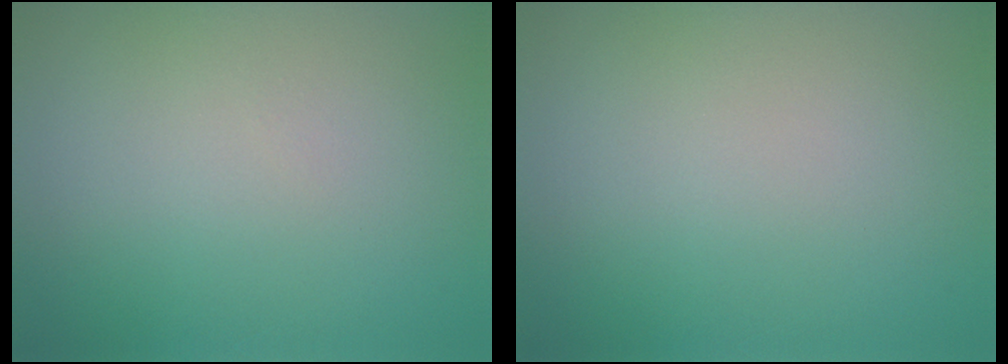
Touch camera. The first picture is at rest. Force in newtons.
{"total": 0.0}